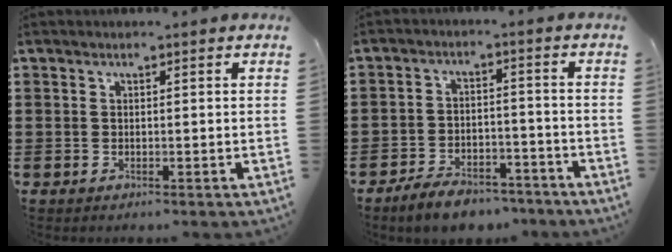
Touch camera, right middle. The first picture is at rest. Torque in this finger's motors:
{"motor_torque": [1.29, -0.85, 0.34, 0.10]}